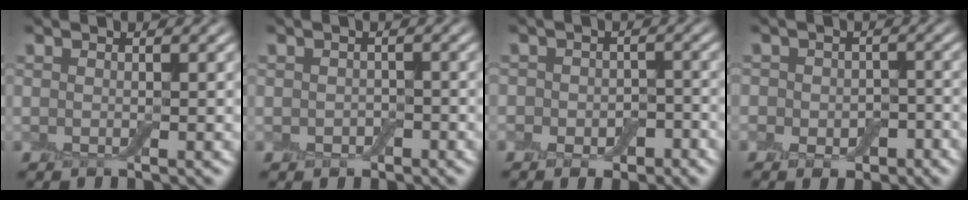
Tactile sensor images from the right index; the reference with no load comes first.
{"total": 1.1, "force": [-0.4, 0.9, 0.5], "torque": [-0.007, -0.004, -0.010]}
{"total": 4.0, "force": [-1.7, 2.9, 2.2], "torque": [-0.010, 0.001, -0.032]}
{"total": 4.0, "force": [-1.4, 3.1, 2.2], "torque": [-0.014, -0.003, -0.027]}